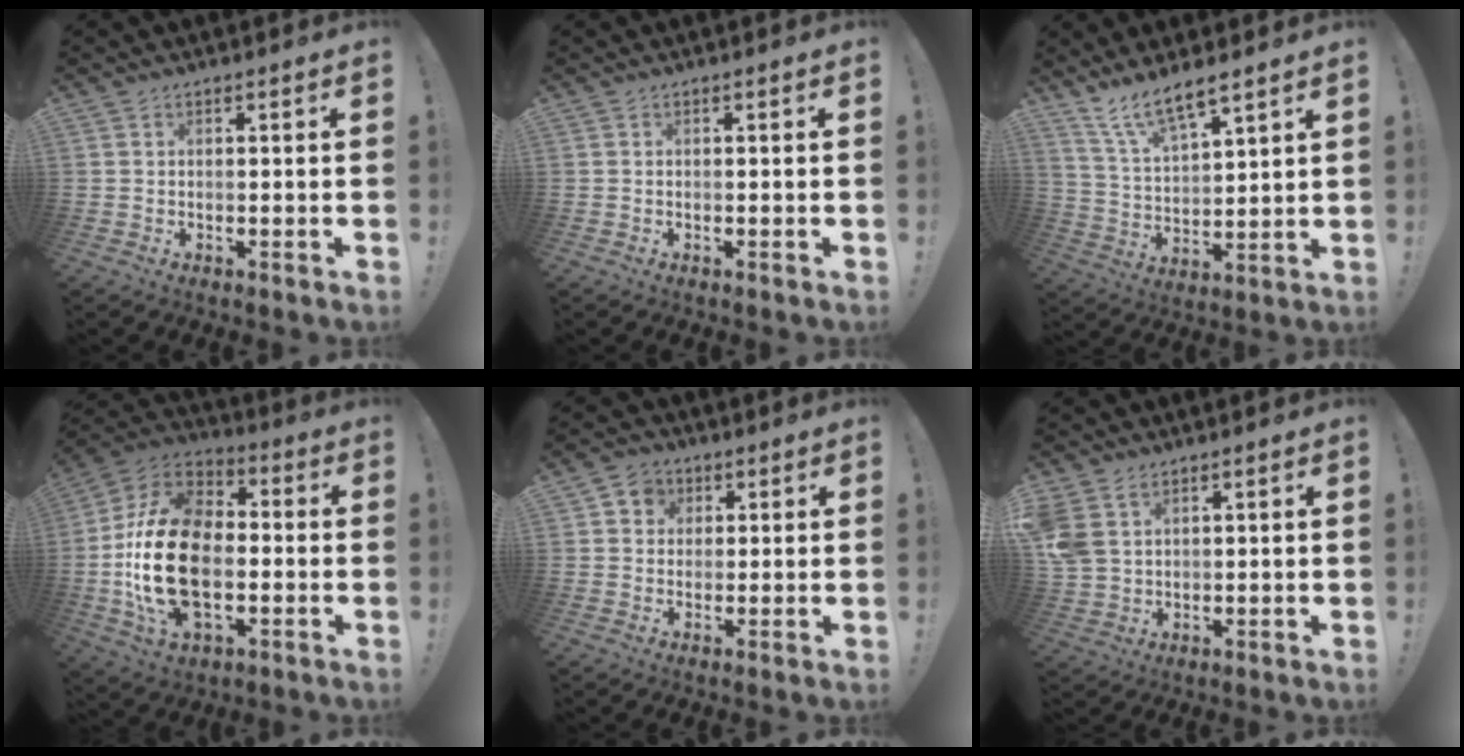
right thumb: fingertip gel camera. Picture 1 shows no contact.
{"total": 0.0}
{"total": 9.8, "force": [8.4, 2.1, 4.5], "torque": [-0.096, -0.051, 0.157]}
{"total": 25.2, "force": [-3.4, 15.9, 19.2], "torque": [-0.367, 0.029, -0.047]}
{"total": 5.0, "force": [1.3, 4.7, 1.4], "torque": [-0.020, 0.000, 0.024]}
{"total": 7.0, "force": [3.6, 4.7, 3.6], "torque": [-0.075, -0.014, 0.071]}